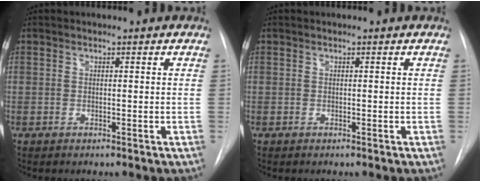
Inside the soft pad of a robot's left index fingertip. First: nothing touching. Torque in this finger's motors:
{"motor_torque": [-0.02, 0.01, 0.00, 0.01]}